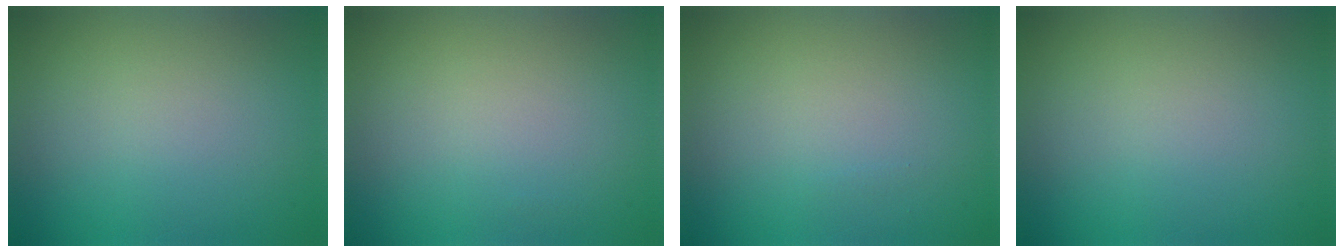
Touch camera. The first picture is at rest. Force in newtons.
{"total": 0.0}
{"total": 0.0}
{"total": 0.0}